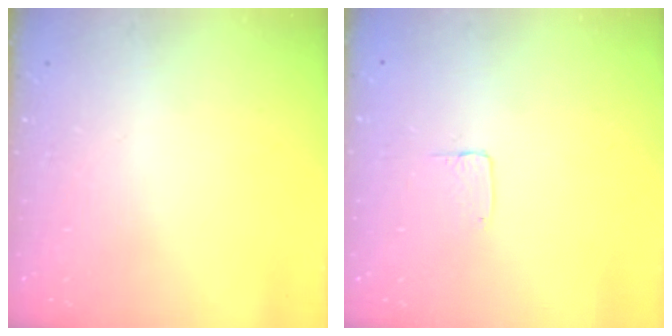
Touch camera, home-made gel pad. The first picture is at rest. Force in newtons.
{"total": 3.7, "press": 3.6, "slide": 0.3}